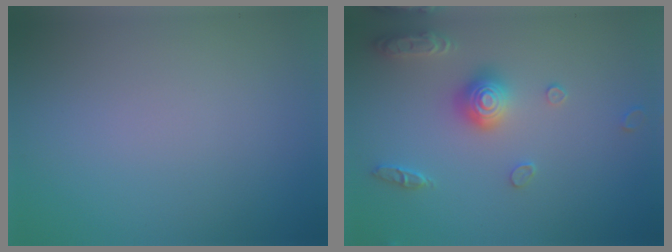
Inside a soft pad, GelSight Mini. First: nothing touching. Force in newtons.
{"total": 3.2, "press": 3.2, "slide": 0.4}